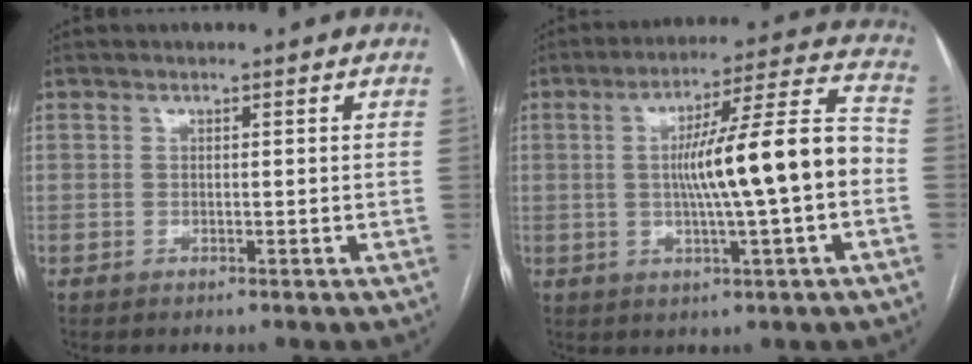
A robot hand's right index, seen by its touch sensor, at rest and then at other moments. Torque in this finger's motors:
{"motor_torque": [1.22, 0.26, 0.50, 0.13]}